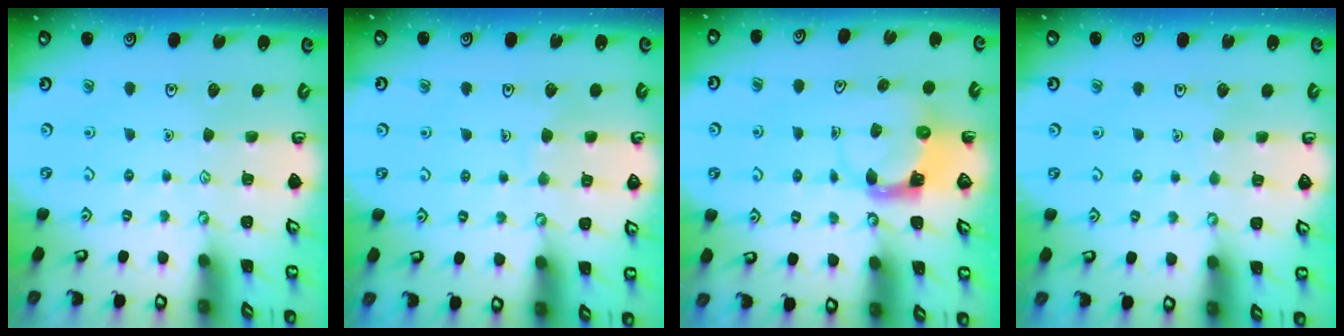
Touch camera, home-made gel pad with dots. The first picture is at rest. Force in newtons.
{"total": 3.9, "press": 3.9, "slide": 0.2}
{"total": 3.9, "press": 3.9, "slide": 0.7}
{"total": 1.4, "press": 1.4, "slide": 0.1}